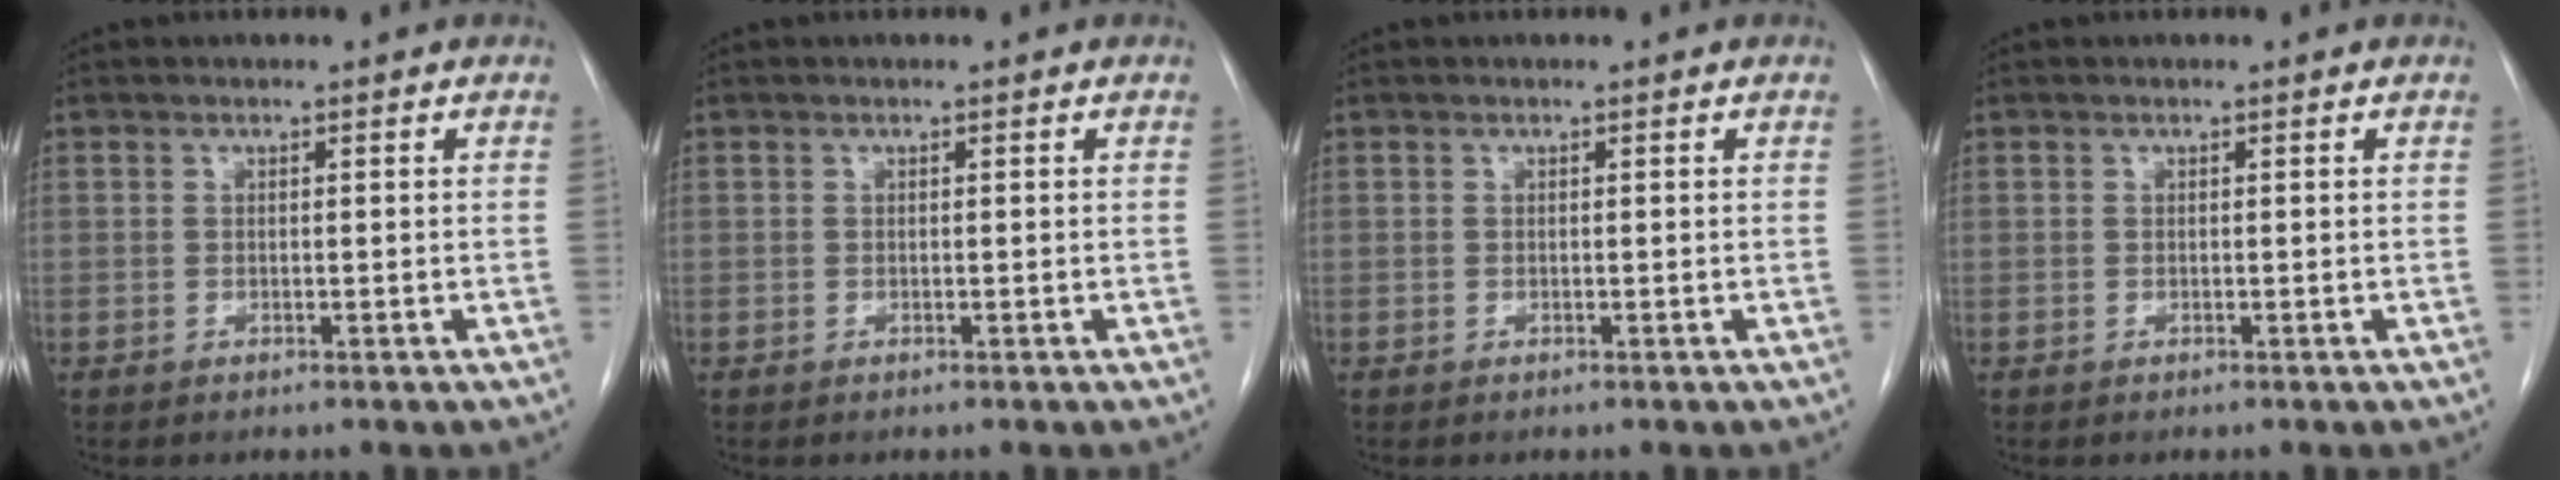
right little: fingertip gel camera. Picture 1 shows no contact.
{"total": 0.0}
{"total": 0.0}
{"total": 0.0}